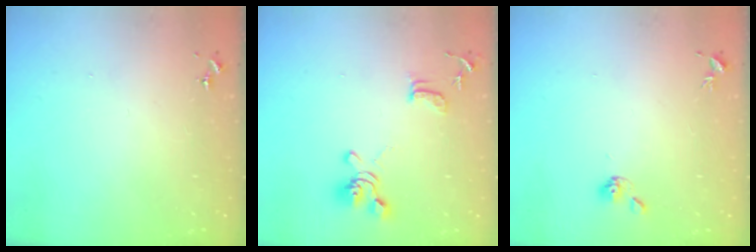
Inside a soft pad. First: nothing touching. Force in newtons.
{"total": 13.0, "press": 12.9, "slide": 1.6}
{"total": 4.7, "press": 4.5, "slide": 1.3}